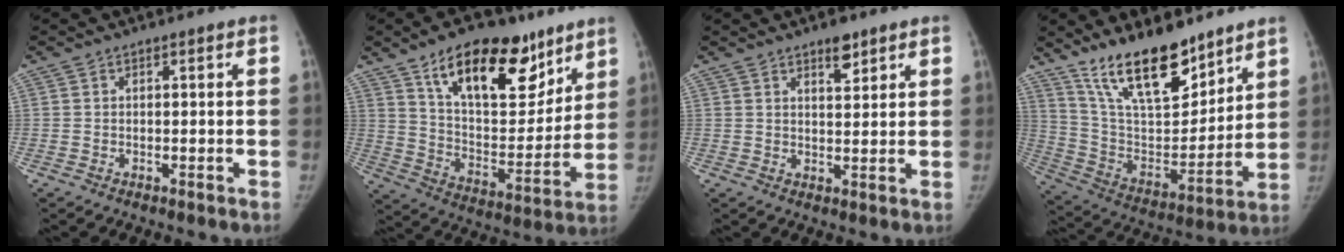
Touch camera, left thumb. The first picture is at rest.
{"total": 22.8, "force": [14.1, 10.8, 14.2], "torque": [-0.172, -0.057, 0.233]}
{"total": 4.0, "force": [2.8, 1.6, 2.4], "torque": [-0.024, -0.018, 0.044]}
{"total": 19.8, "force": [14.4, 7.3, 11.4], "torque": [-0.151, -0.087, 0.263]}